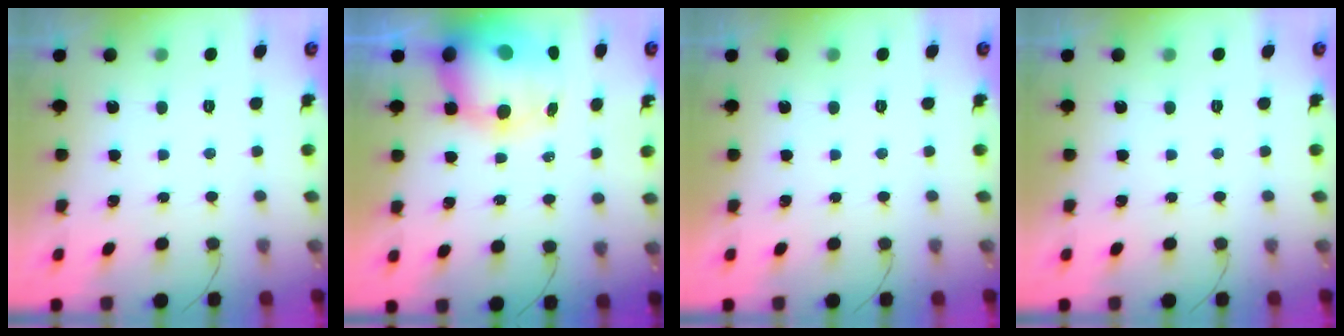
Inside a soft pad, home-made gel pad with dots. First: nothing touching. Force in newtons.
{"total": 12.2, "press": 11.8, "slide": 3.0}
{"total": 0.0}
{"total": 0.0}